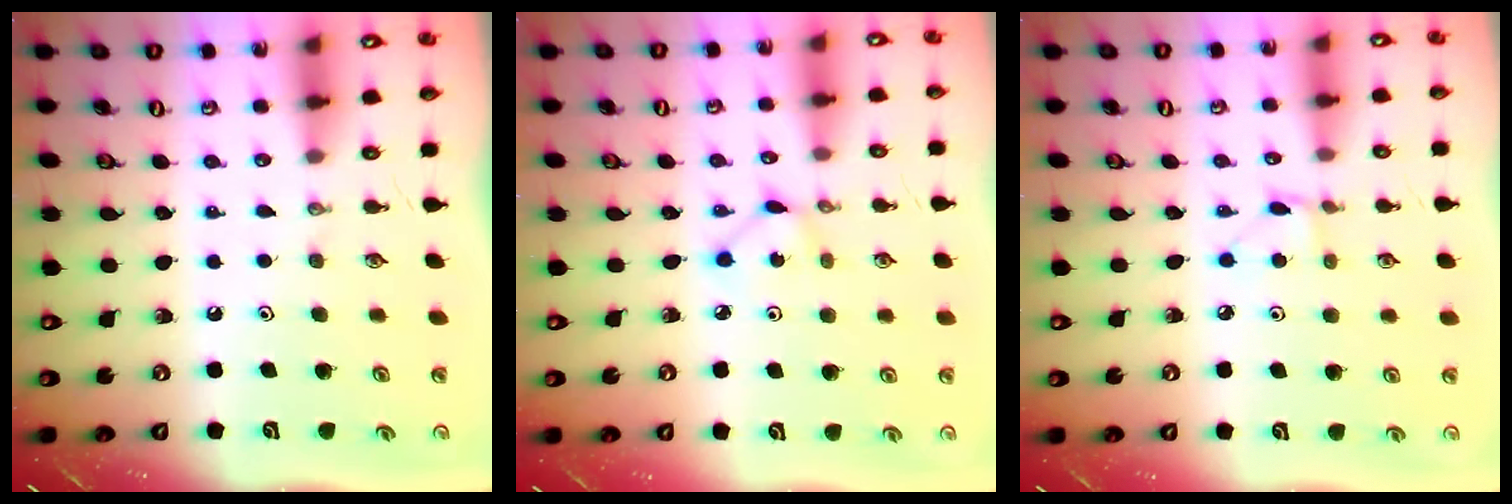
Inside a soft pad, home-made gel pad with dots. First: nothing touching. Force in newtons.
{"total": 1.7, "press": 1.7, "slide": 0.1}
{"total": 2.6, "press": 2.6, "slide": 0.3}